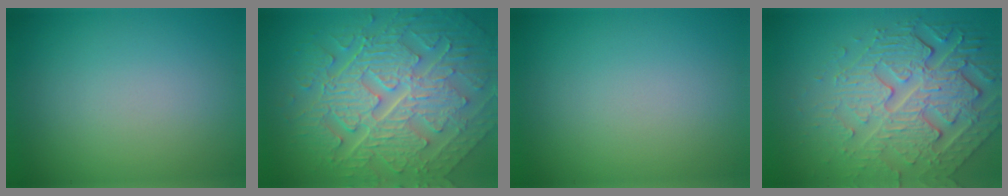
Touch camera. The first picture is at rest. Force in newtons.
{"total": 10.4, "press": 7.1, "slide": 7.6}
{"total": 0.0}
{"total": 7.8, "press": 5.5, "slide": 5.5}